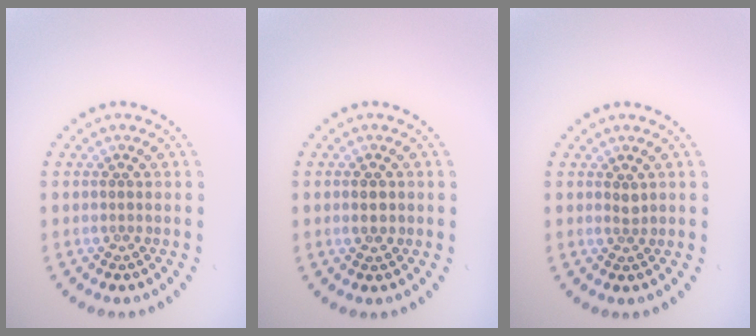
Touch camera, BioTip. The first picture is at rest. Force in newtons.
{"total": 1.3, "press": 1.3, "slide": 0.1}
{"total": 0.8, "press": 0.5, "slide": 0.6}